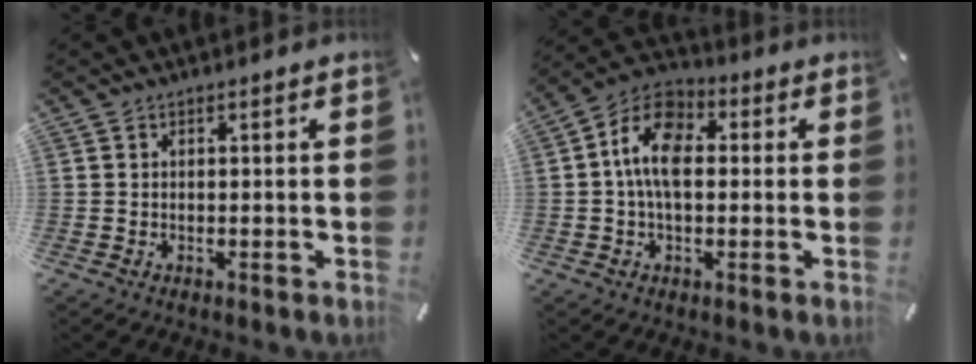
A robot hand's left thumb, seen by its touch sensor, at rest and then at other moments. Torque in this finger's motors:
{"motor_torque": [0.07, 0.72, 0.74, 0.41, 0.15]}